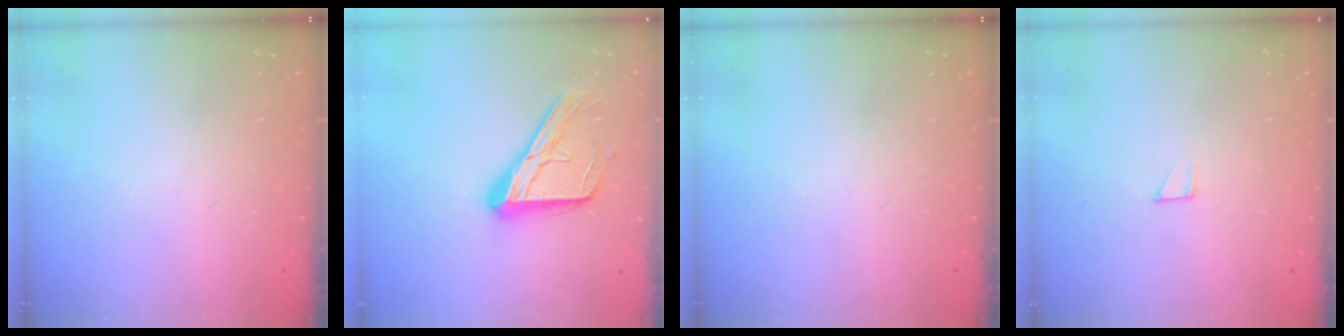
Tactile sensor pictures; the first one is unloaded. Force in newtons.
{"total": 17.1, "press": 17.0, "slide": 1.6}
{"total": 0.0}
{"total": 2.1, "press": 2.1, "slide": 0.1}